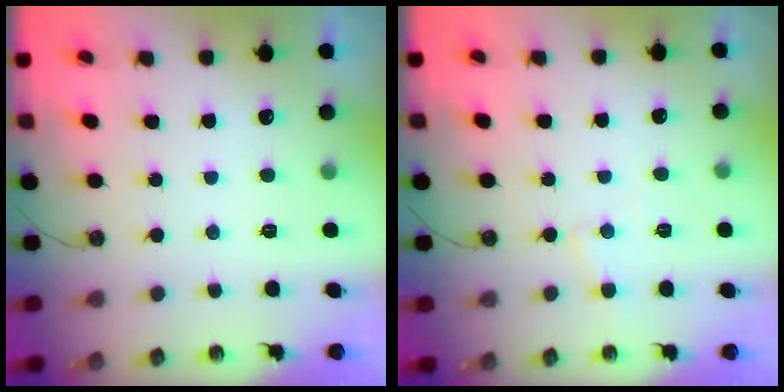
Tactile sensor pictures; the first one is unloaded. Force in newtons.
{"total": 4.4, "press": 4.3, "slide": 0.6}